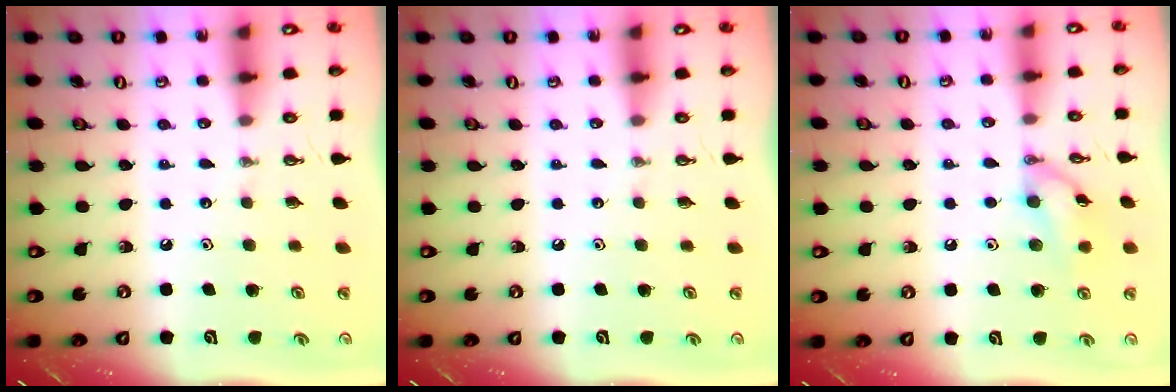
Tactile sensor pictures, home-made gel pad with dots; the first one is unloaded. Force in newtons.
{"total": 0.0}
{"total": 10.3, "press": 10.3, "slide": 0.6}